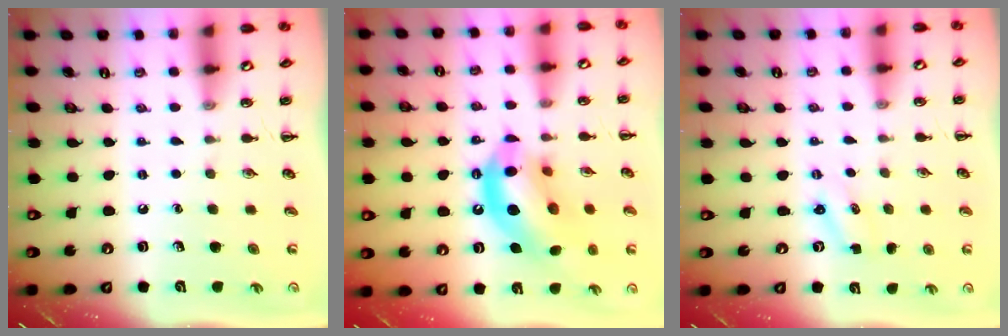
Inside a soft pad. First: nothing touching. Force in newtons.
{"total": 16.0, "press": 15.6, "slide": 3.6}
{"total": 1.2, "press": 1.2, "slide": 0.4}